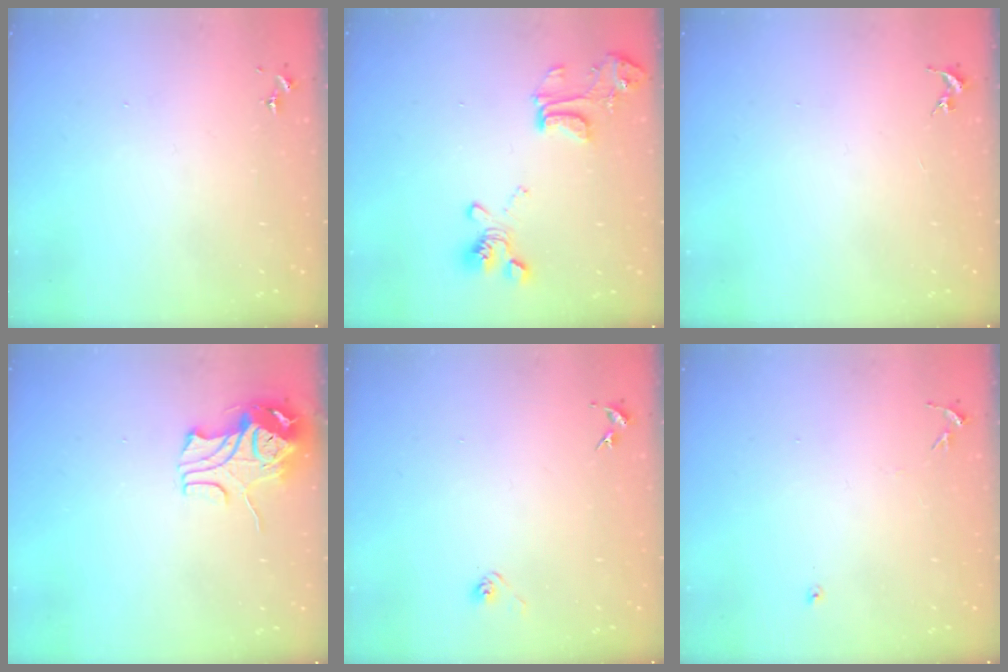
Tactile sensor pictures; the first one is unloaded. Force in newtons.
{"total": 16.0, "press": 15.9, "slide": 1.4}
{"total": 0.0}
{"total": 10.6, "press": 10.5, "slide": 1.6}
{"total": 3.4, "press": 3.2, "slide": 1.2}
{"total": 5.7, "press": 5.7, "slide": 0.7}